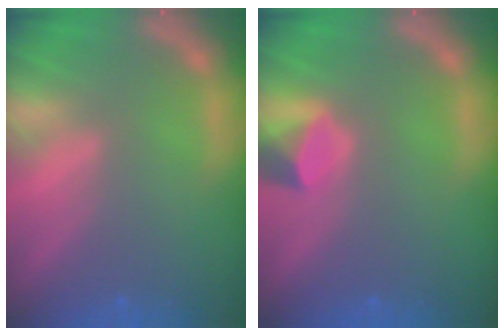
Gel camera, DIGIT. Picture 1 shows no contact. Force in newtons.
{"total": 2.4}